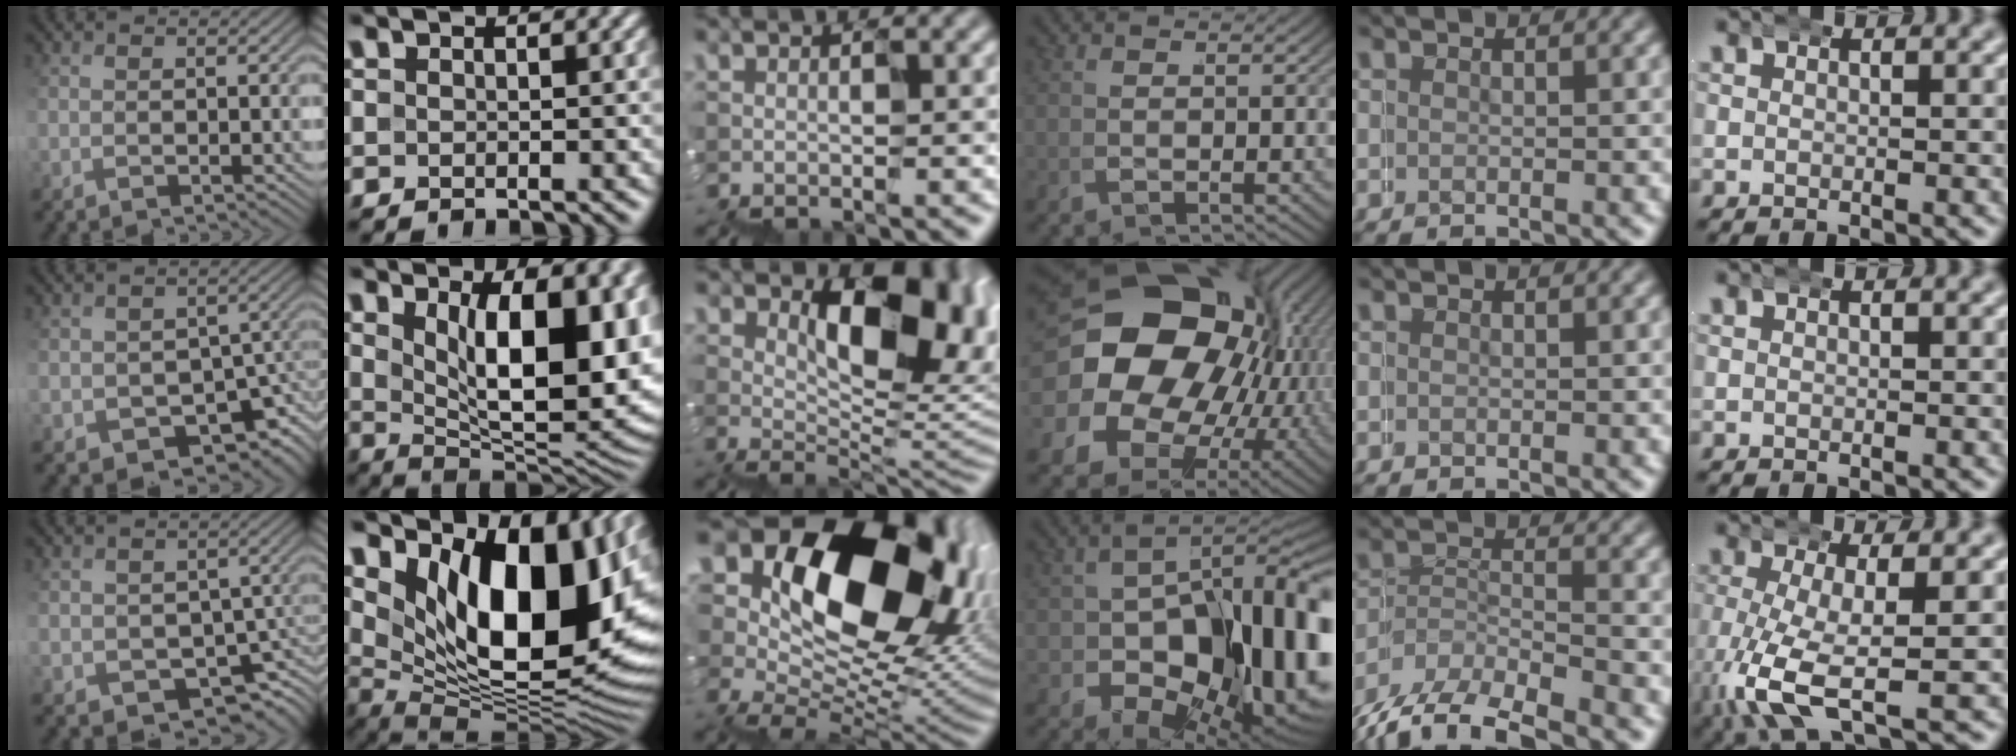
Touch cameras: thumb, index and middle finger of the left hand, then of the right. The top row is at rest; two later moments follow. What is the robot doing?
{"motion": "wrap", "object": "duck tape"}